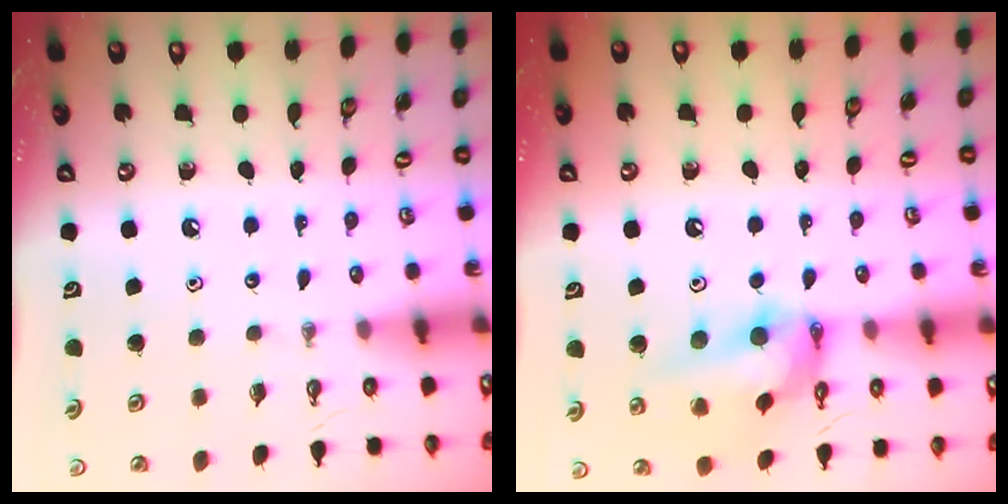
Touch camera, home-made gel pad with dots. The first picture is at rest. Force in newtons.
{"total": 15.6, "press": 15.5, "slide": 1.8}